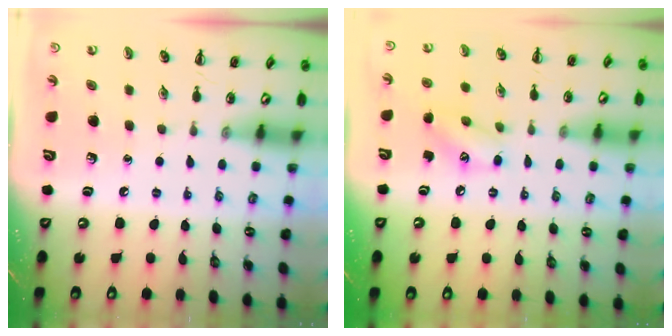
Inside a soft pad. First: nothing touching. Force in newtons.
{"total": 8.9, "press": 8.9, "slide": 0.9}